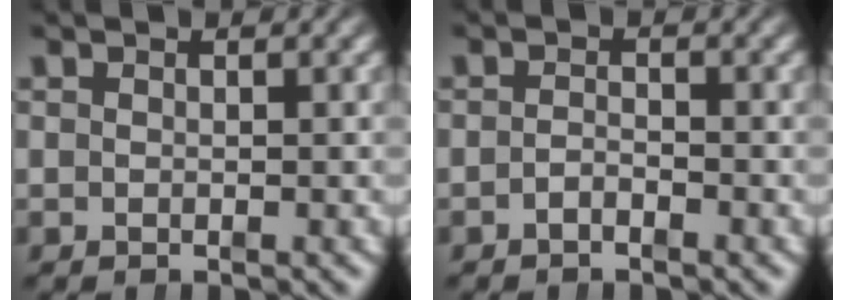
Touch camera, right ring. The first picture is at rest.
{"total": 1.3, "force": [-1.3, 0.3, 0.3], "torque": [-0.006, -0.006, -0.024]}